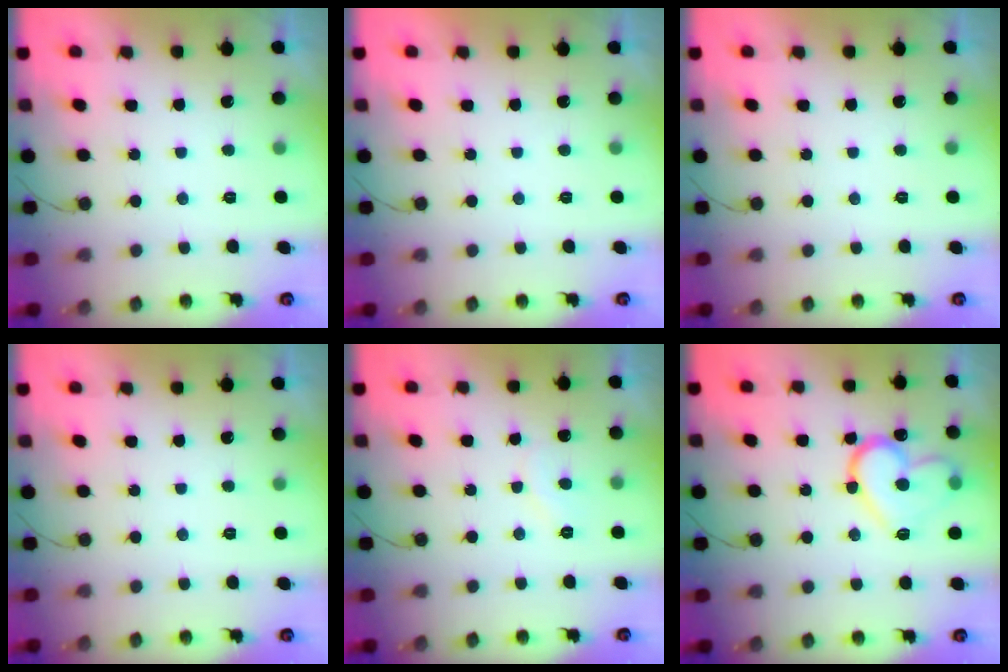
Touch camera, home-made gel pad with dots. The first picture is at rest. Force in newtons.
{"total": 1.7, "press": 1.7, "slide": 0.1}
{"total": 0.0}
{"total": 0.0}
{"total": 5.7, "press": 5.7, "slide": 0.5}
{"total": 15.4, "press": 15.3, "slide": 1.7}